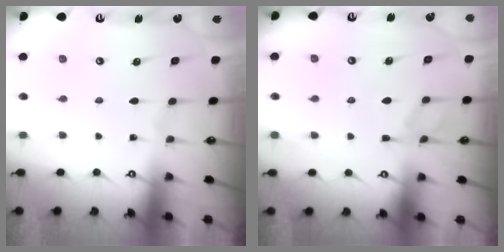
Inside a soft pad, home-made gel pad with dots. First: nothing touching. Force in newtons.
{"total": 1.4, "press": 0.0, "slide": 1.4}